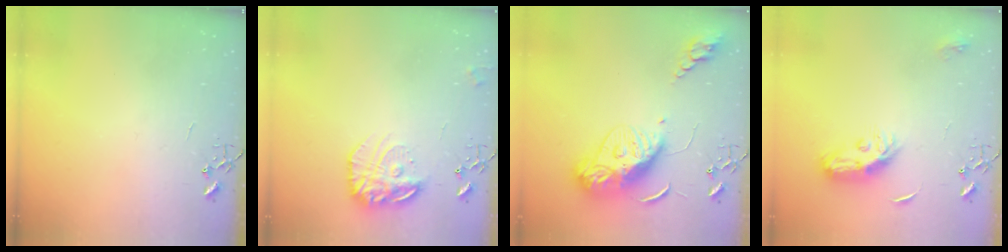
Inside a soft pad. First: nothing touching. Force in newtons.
{"total": 16.4, "press": 16.3, "slide": 1.3}
{"total": 14.4, "press": 14.4, "slide": 1.3}
{"total": 8.7, "press": 8.7, "slide": 0.4}